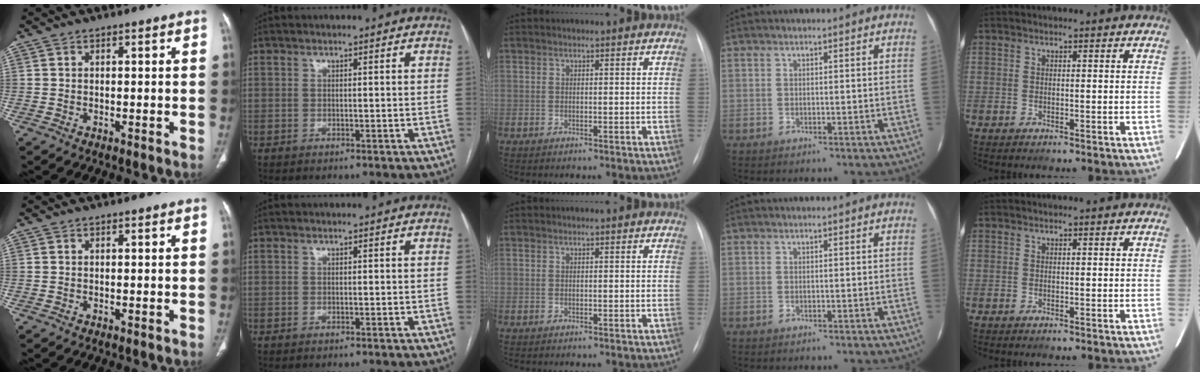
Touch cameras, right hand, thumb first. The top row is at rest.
{}